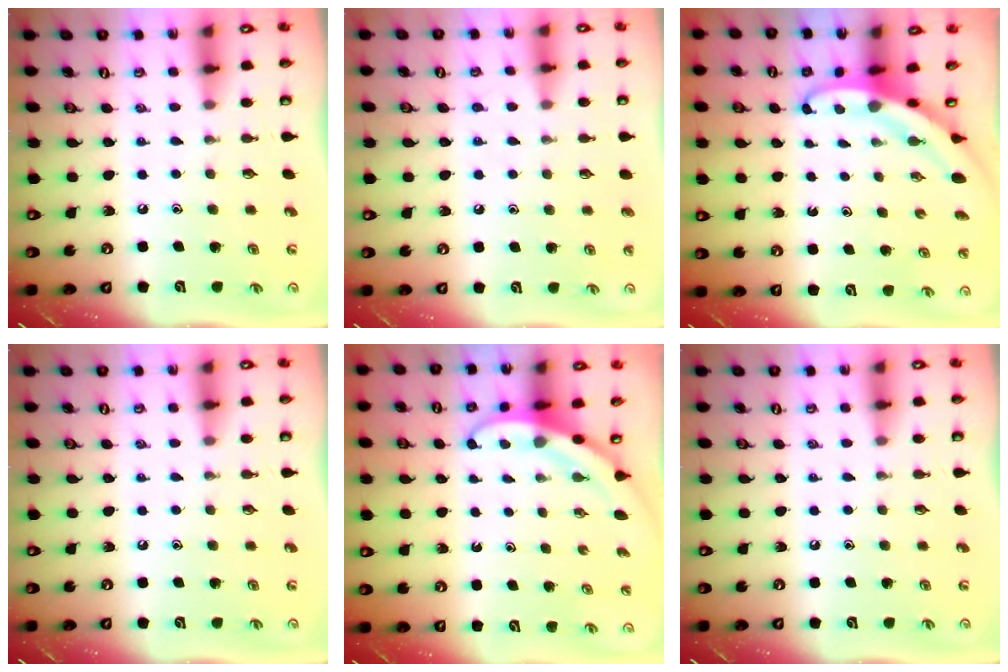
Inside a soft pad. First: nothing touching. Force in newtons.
{"total": 4.1, "press": 4.1, "slide": 0.4}
{"total": 5.1, "press": 5.1, "slide": 0.2}
{"total": 0.0}
{"total": 3.8, "press": 3.8, "slide": 0.3}
{"total": 0.0}